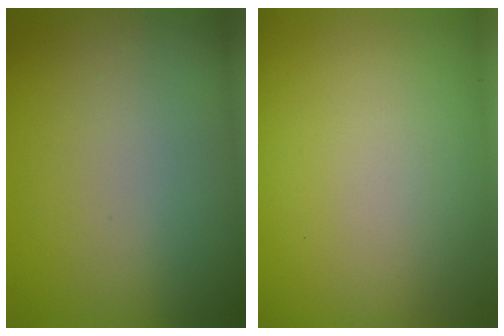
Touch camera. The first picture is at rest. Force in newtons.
{"total": 0.0}